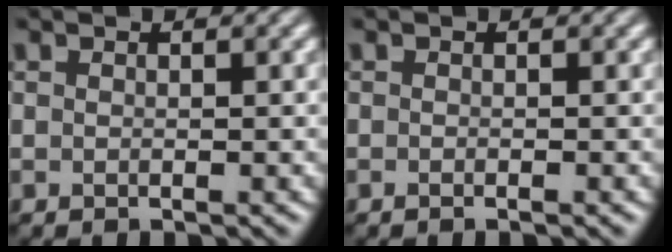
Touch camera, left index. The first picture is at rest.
{"total": 0.5, "force": [-0.3, 0.1, 0.4], "torque": [-0.005, -0.003, -0.005]}